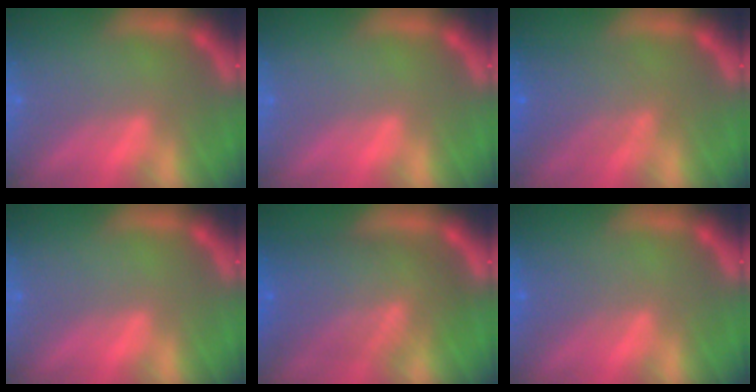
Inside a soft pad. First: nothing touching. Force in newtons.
{"total": 0.0}
{"total": 4.6}
{"total": 0.0}
{"total": 9.6}
{"total": 2.0}